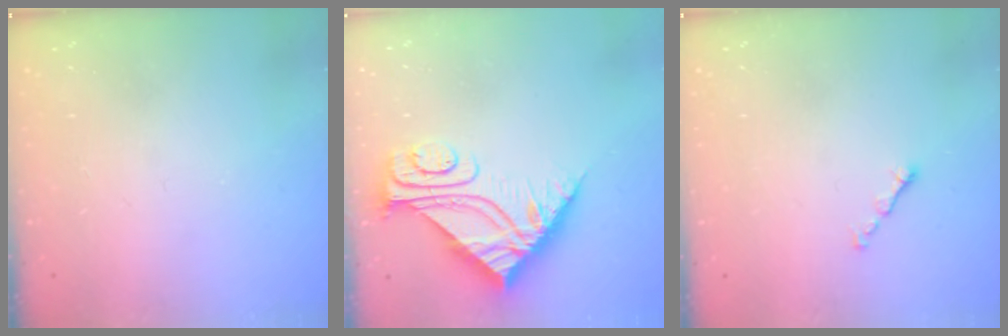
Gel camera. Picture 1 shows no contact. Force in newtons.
{"total": 9.3, "press": 9.2, "slide": 0.9}
{"total": 0.8, "press": 0.6, "slide": 0.4}